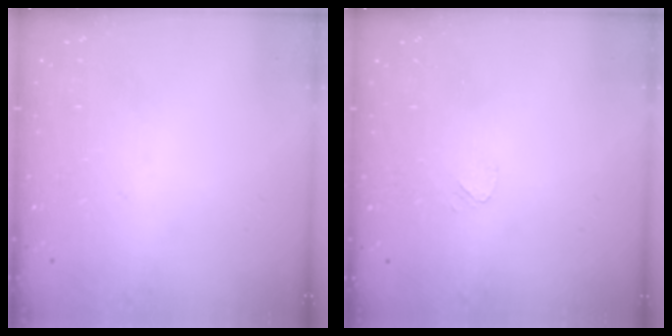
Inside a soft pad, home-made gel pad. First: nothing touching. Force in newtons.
{"total": 3.4, "press": 3.3, "slide": 0.4}